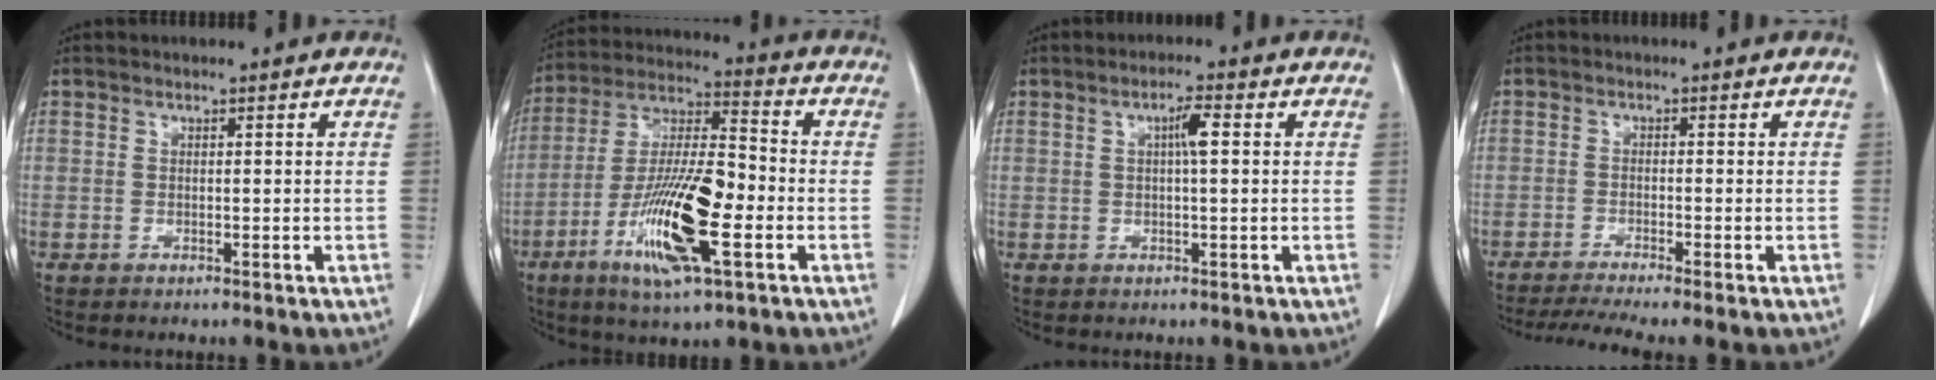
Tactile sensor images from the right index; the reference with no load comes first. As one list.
[{"total": 16.5, "force": [-5.6, 3.1, 15.2], "torque": [-0.296, -0.011, -0.100]}, {"total": 3.0, "force": [0.6, 0.2, 2.9], "torque": [-0.051, 0.005, 0.010]}, {"total": 6.2, "force": [-5.1, -0.8, 3.3], "torque": [-0.051, -0.012, -0.083]}]